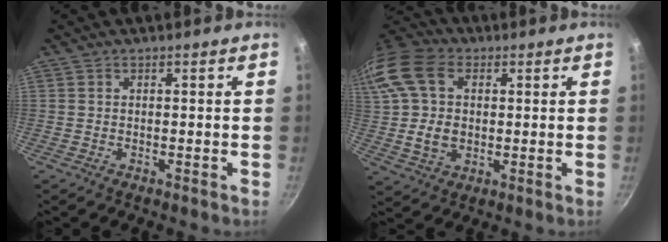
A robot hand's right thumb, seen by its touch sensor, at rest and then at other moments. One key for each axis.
{"total": 18.1, "fx": 3.2, "fy": 13.3, "fz": 11.9, "tx": -0.246, "ty": 0.020, "tz": 0.050}